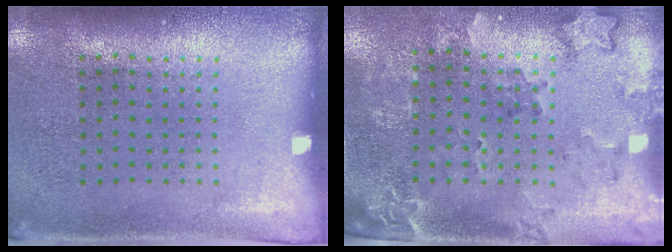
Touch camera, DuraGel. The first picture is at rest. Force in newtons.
{"total": 1.9, "press": 1.7, "slide": 1.0}